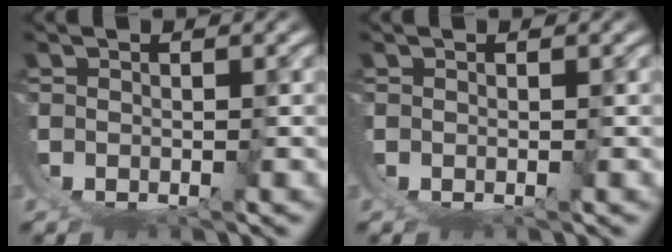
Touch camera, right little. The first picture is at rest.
{"total": 0.0}